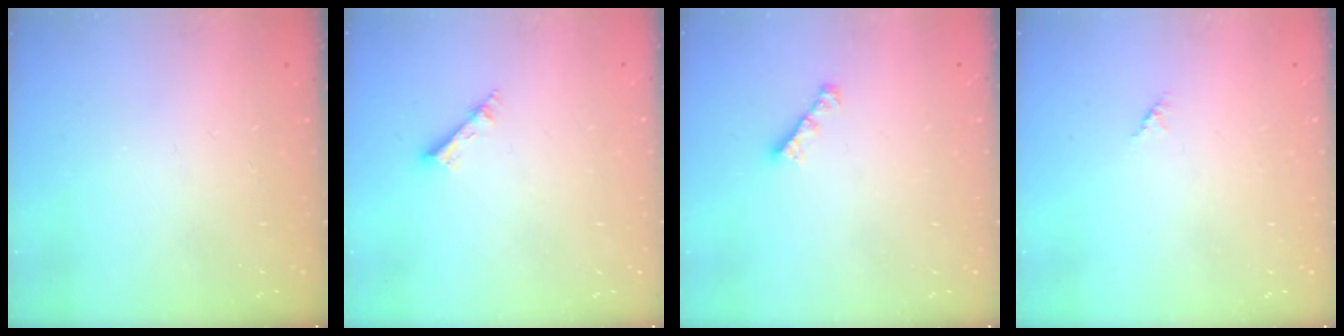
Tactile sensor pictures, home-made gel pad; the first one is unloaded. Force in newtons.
{"total": 2.6, "press": 2.5, "slide": 0.2}
{"total": 2.4, "press": 2.4, "slide": 0.1}
{"total": 1.2, "press": 1.2, "slide": 0.3}